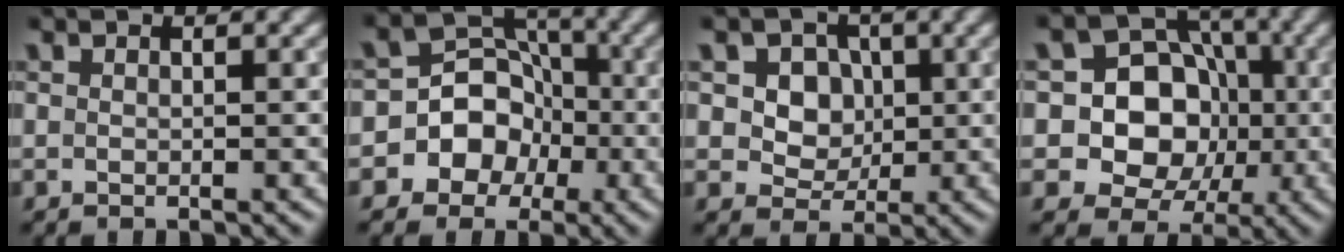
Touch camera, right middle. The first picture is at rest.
{"total": 8.7, "force": [-3.4, 7.7, 2.1], "torque": [-0.008, 0.017, -0.080]}
{"total": 6.0, "force": [1.7, 5.0, 3.0], "torque": [-0.046, 0.012, 0.021]}
{"total": 11.4, "force": [-0.9, 10.3, 4.9], "torque": [-0.086, 0.039, -0.045]}